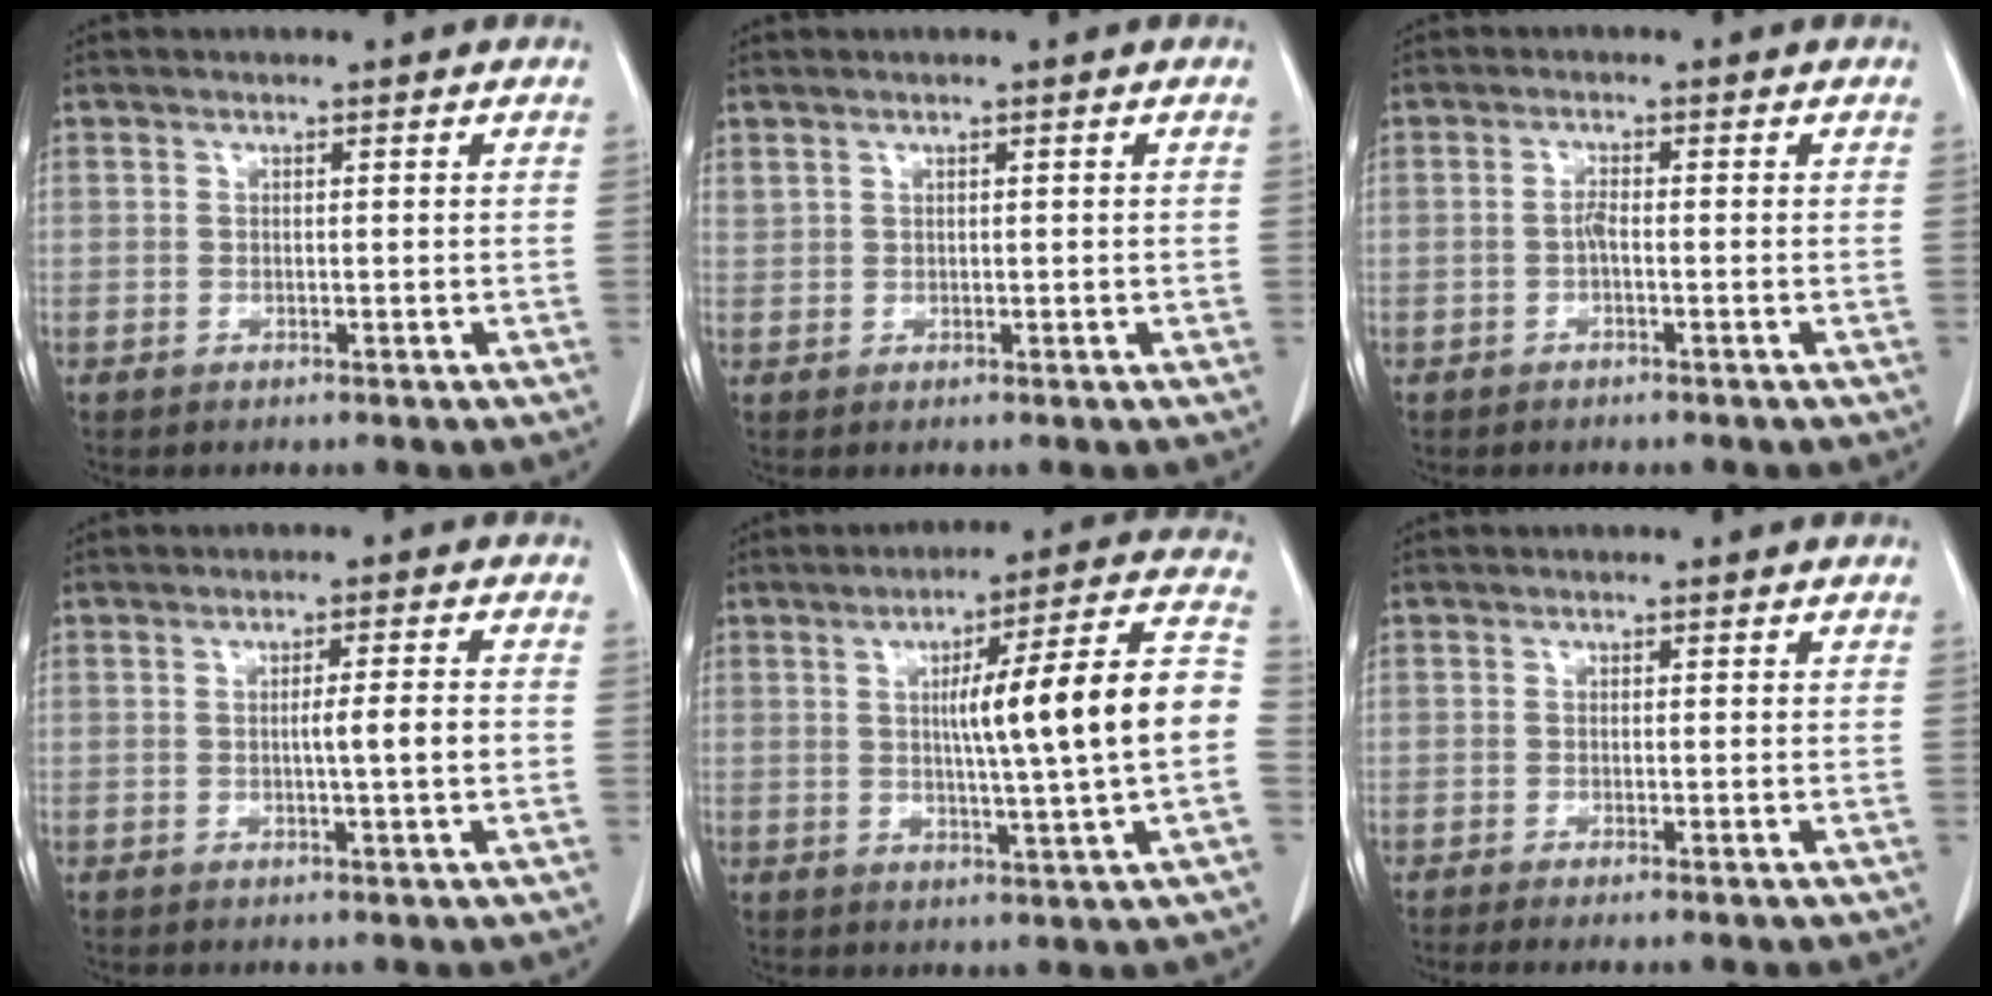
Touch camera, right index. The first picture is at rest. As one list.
[{"total": 1.1, "force": [0.8, 0.6, 0.5], "torque": [-0.011, 0.009, 0.023]}, {"total": 1.3, "force": [-0.4, 0.2, 1.2], "torque": [-0.024, 0.002, -0.010]}, {"total": 3.8, "force": [-0.5, -0.3, 3.8], "torque": [-0.060, -0.001, -0.009]}, {"total": 15.2, "force": [0.0, -0.3, 15.2], "torque": [-0.218, 0.020, -0.002]}, {"total": 2.1, "force": [-1.7, -0.2, 1.2], "torque": [-0.017, -0.002, -0.025]}]